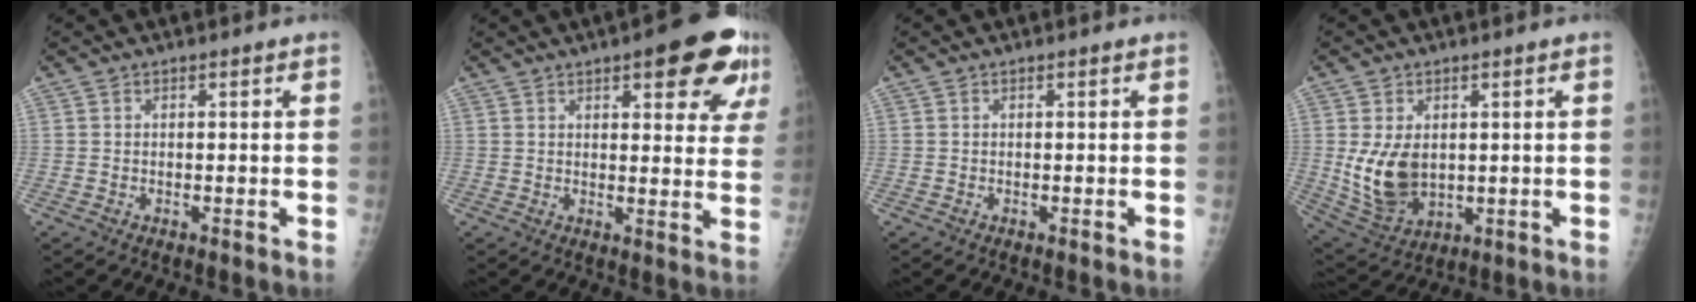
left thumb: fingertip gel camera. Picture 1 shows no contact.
{"total": 8.3, "force": [4.3, 3.7, 6.1], "torque": [-0.034, -0.011, 0.044]}
{"total": 0.0}
{"total": 10.5, "force": [0.7, 7.1, 7.7], "torque": [-0.128, -0.014, 0.034]}